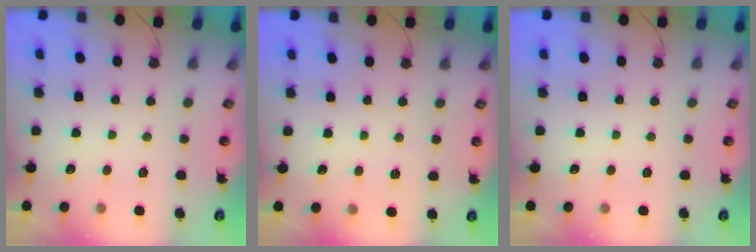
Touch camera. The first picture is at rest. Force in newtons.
{"total": 2.6, "press": 2.5, "slide": 0.8}
{"total": 0.0}